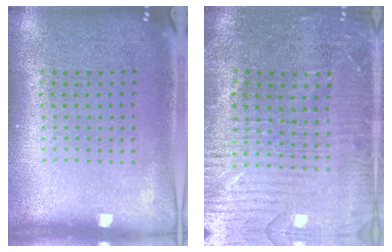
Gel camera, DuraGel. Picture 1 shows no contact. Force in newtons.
{"total": 2.7, "press": 2.6, "slide": 0.6}